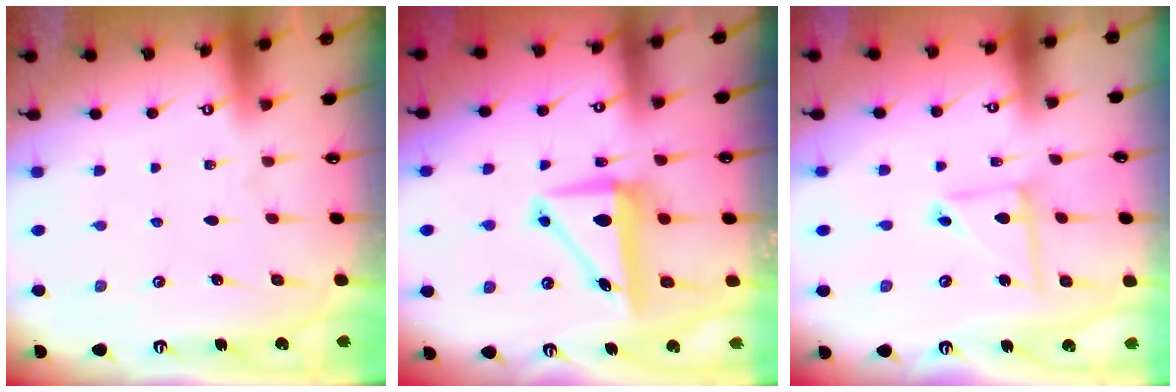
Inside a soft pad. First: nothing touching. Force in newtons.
{"total": 7.6, "press": 7.4, "slide": 1.3}
{"total": 7.3, "press": 7.2, "slide": 0.6}